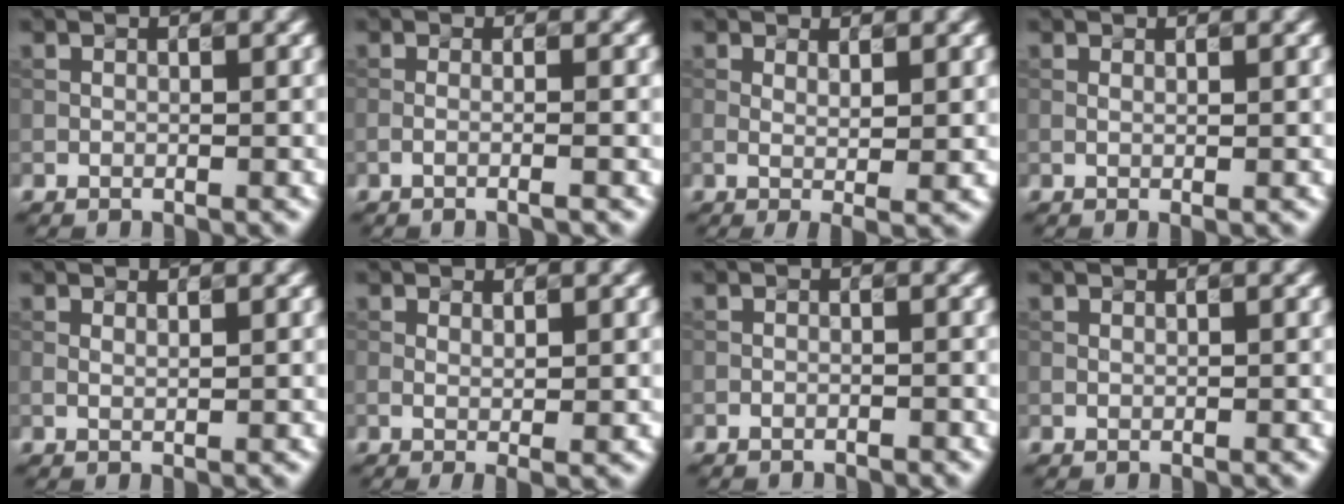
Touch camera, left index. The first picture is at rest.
{"total": 2.0, "force": [-0.3, 0.7, 1.9], "torque": [-0.019, -0.003, -0.027]}
{"total": 2.5, "force": [0.6, 0.5, 2.4], "torque": [-0.033, -0.009, 0.010]}
{"total": 0.8, "force": [0.3, 0.1, 0.8], "torque": [-0.011, 0.000, 0.001]}
{"total": 0.7, "force": [0.4, 0.1, 0.5], "torque": [-0.007, -0.001, 0.007]}
{"total": 1.8, "force": [0.3, 0.3, 1.8], "torque": [-0.027, -0.005, 0.002]}
{"total": 1.1, "force": [-1.1, 0.2, 0.3], "torque": [-0.001, 0.000, -0.019]}
{"total": 0.0}